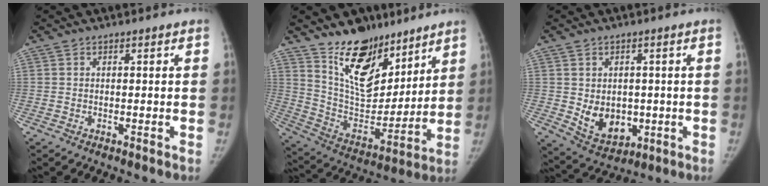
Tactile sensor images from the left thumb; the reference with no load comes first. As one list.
[{"total": 18.4, "force": [12.8, 9.7, 9.0], "torque": [-0.088, -0.091, 0.231]}, {"total": 8.8, "force": [-0.9, 6.7, 5.6], "torque": [-0.060, -0.010, 0.009]}]